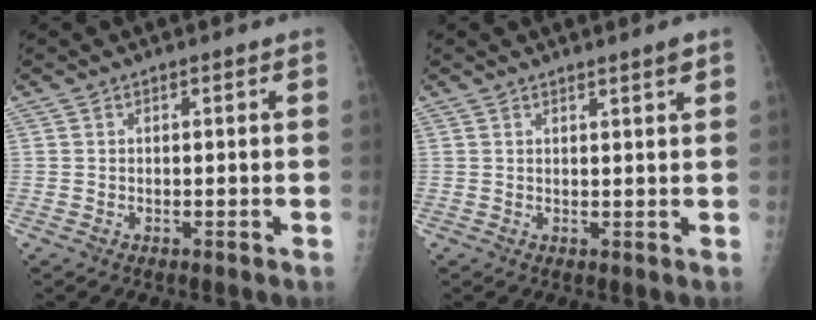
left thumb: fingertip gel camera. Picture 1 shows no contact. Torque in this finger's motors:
{"motor_torque": [-0.23, -0.10, -0.08, 0.01, -0.03]}